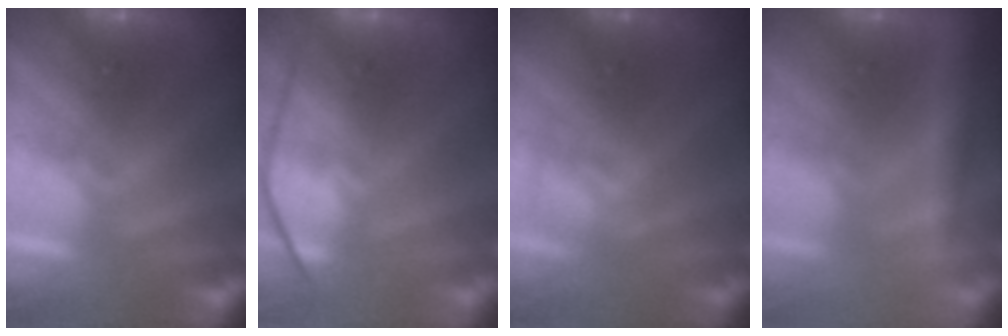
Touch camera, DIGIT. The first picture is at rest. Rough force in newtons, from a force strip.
{"total": 4.5}
{"total": 2.7}
{"total": 2.3}